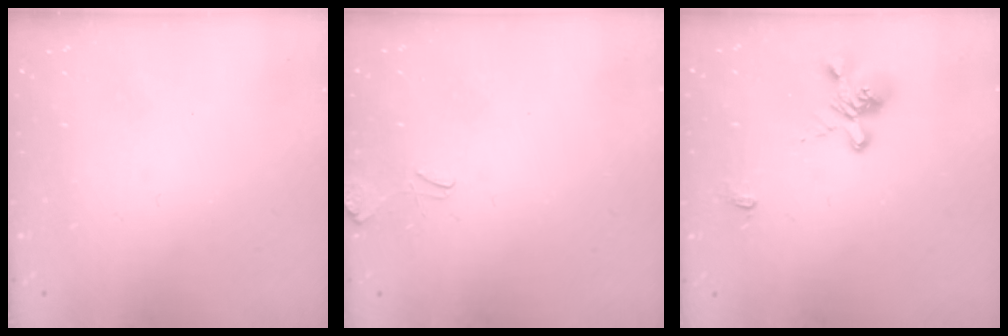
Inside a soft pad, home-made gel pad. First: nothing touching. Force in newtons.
{"total": 1.7, "press": 1.6, "slide": 0.5}
{"total": 1.5, "press": 1.0, "slide": 1.2}